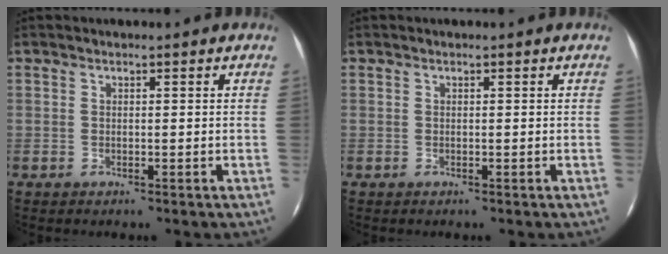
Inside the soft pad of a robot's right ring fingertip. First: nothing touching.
{"total": 0.0}